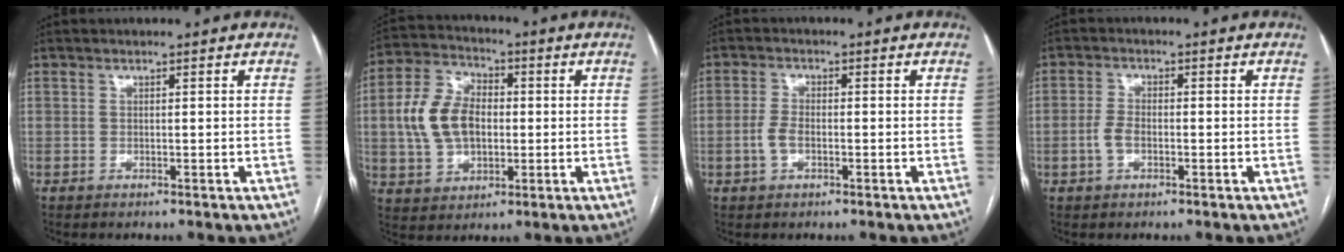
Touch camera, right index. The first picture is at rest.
{"total": 11.2, "force": [0.0, 7.5, 8.3], "torque": [-0.189, 0.026, 0.004]}
{"total": 3.3, "force": [-1.0, 1.7, 2.7], "torque": [-0.063, 0.005, -0.019]}
{"total": 3.3, "force": [-1.0, 1.7, 2.7], "torque": [-0.061, 0.006, -0.019]}